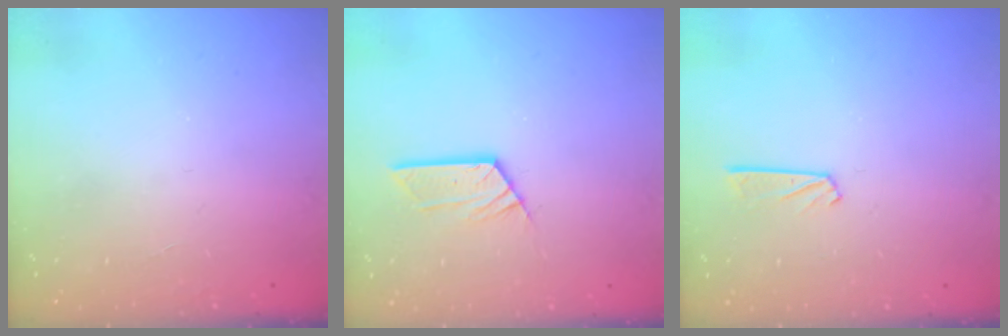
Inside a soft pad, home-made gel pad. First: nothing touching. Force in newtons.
{"total": 5.9, "press": 5.9, "slide": 0.2}
{"total": 4.4, "press": 4.4, "slide": 0.2}